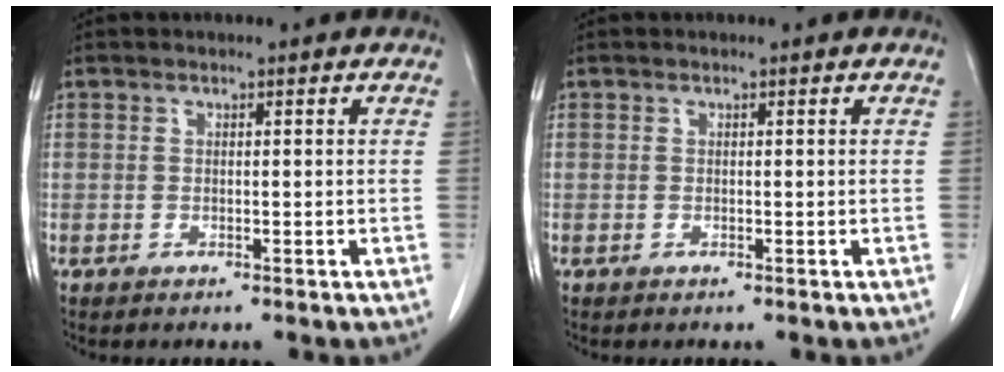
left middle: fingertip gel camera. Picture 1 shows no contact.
{"total": 0.0}